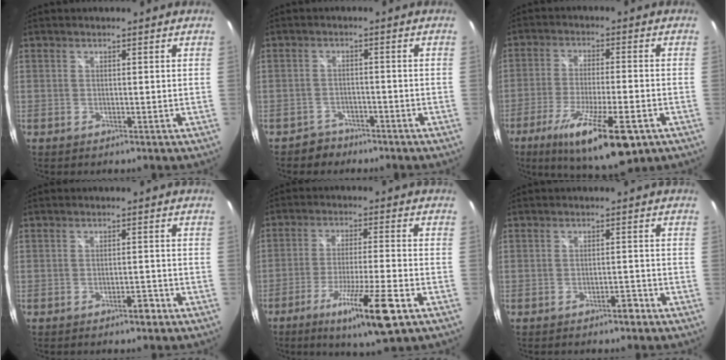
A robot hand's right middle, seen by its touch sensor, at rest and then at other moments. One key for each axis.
{"total": 3.8, "fx": -3.0, "fy": 2.3, "fz": -0.1, "tx": -0.008, "ty": 0.007, "tz": -0.050}
{"total": 17.0, "fx": -9.3, "fy": 3.8, "fz": 13.7, "tx": -0.254, "ty": -0.050, "tz": -0.152}
{"total": 2.3, "fx": -1.7, "fy": 0.8, "fz": 1.3, "tx": -0.025, "ty": 0.000, "tz": -0.025}
{"total": 13.4, "fx": -7.3, "fy": 0.8, "fz": 11.3, "tx": -0.216, "ty": -0.035, "tz": -0.126}
{"total": 2.1, "fx": -1.7, "fy": 0.7, "fz": 1.1, "tx": -0.021, "ty": 0.001, "tz": -0.025}